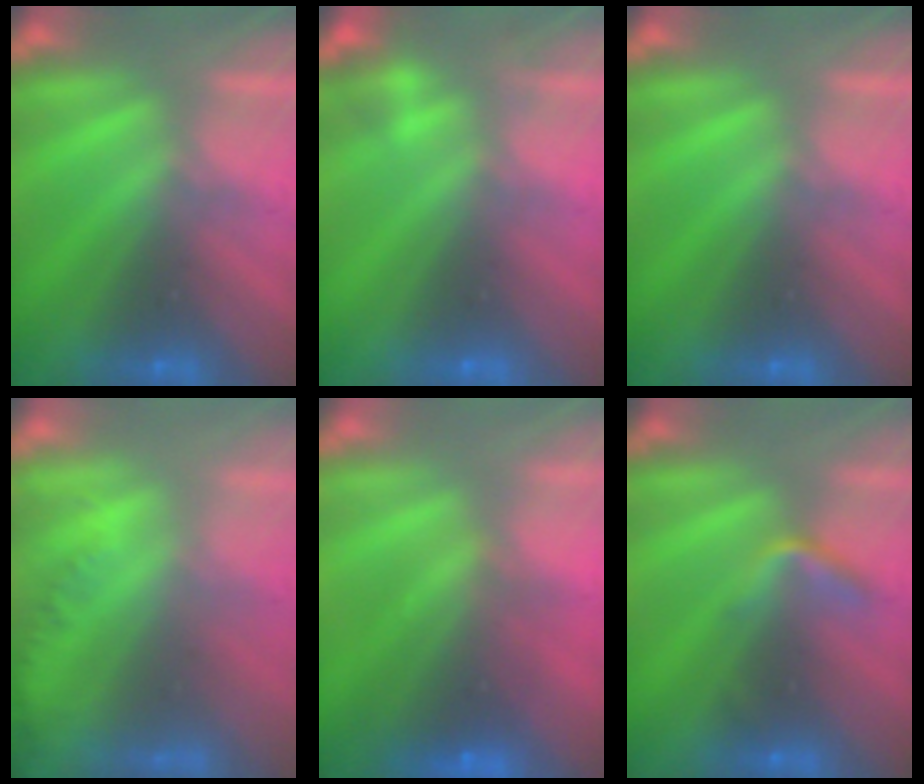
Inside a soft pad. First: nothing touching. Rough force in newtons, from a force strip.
{"total": 2.2}
{"total": 0.0}
{"total": 1.2}
{"total": 7.2}
{"total": 2.2}